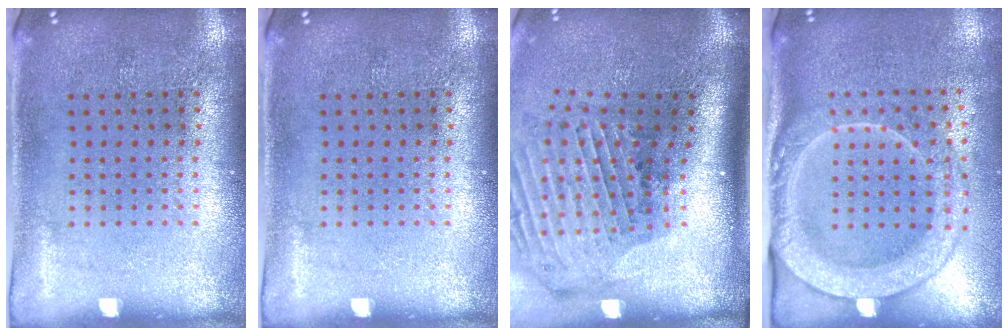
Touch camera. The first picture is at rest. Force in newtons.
{"total": 0.0}
{"total": 2.9, "press": 2.1, "slide": 2.0}
{"total": 2.4, "press": 2.1, "slide": 1.2}